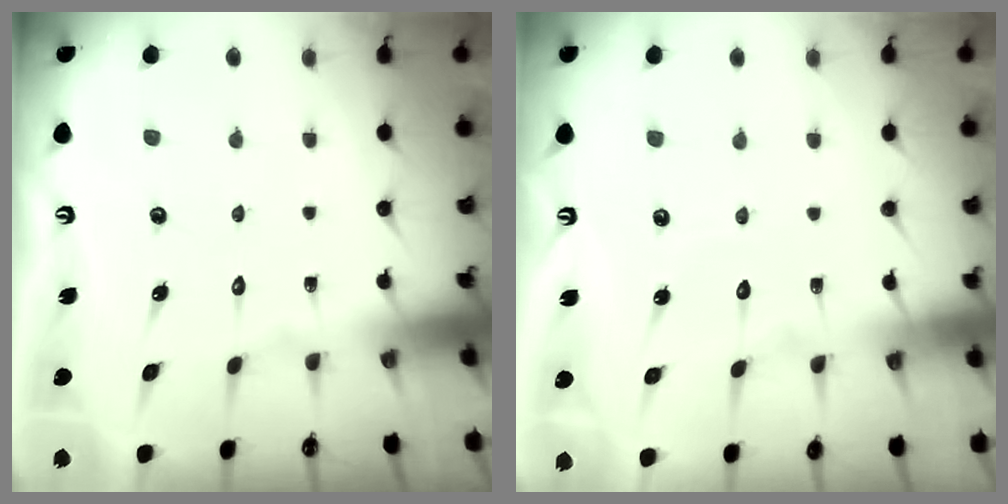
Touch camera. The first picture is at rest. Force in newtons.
{"total": 3.8, "press": 3.8, "slide": 0.4}